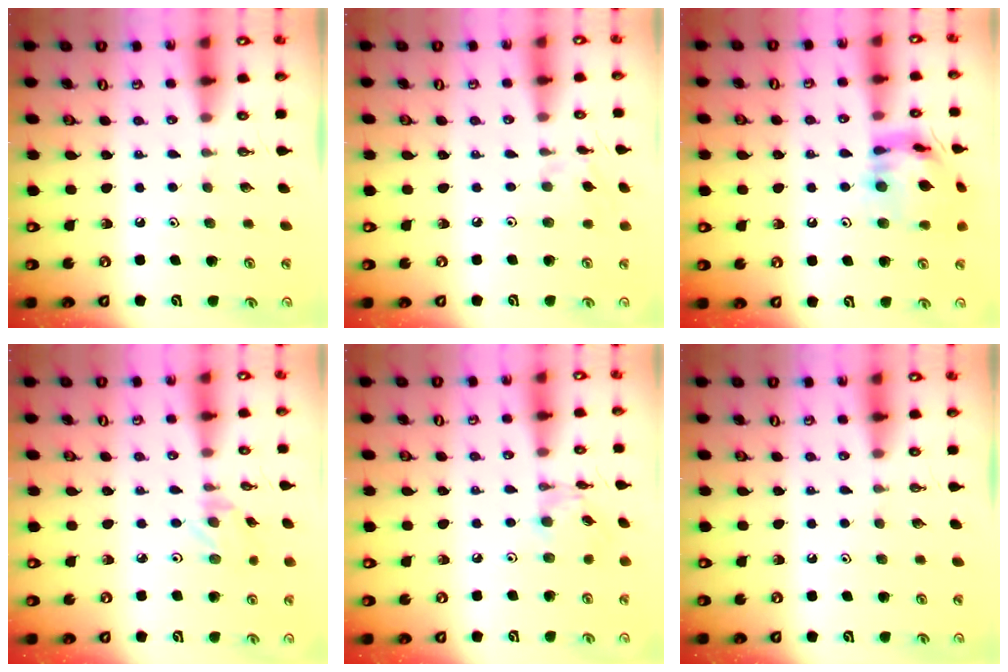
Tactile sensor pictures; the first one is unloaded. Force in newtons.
{"total": 4.1, "press": 4.1, "slide": 0.8}
{"total": 15.8, "press": 15.7, "slide": 1.5}
{"total": 0.8, "press": 0.8, "slide": 0.1}
{"total": 3.6, "press": 3.6, "slide": 0.4}
{"total": 0.0}